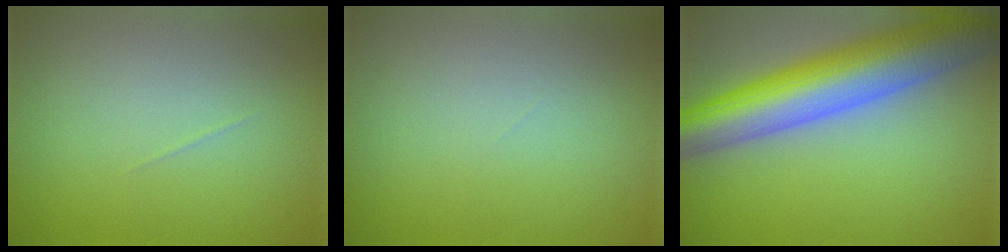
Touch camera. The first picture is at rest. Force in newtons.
{"total": 0.0}
{"total": 11.1, "press": 11.0, "slide": 0.5}